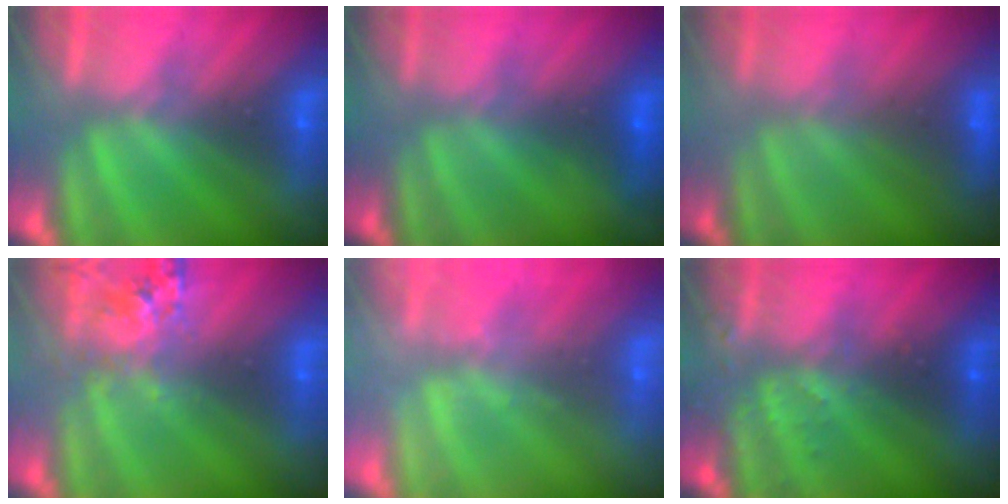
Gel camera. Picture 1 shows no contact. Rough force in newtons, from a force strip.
{"total": 1.2}
{"total": 3.0}
{"total": 2.9}
{"total": 2.3}
{"total": 3.4}